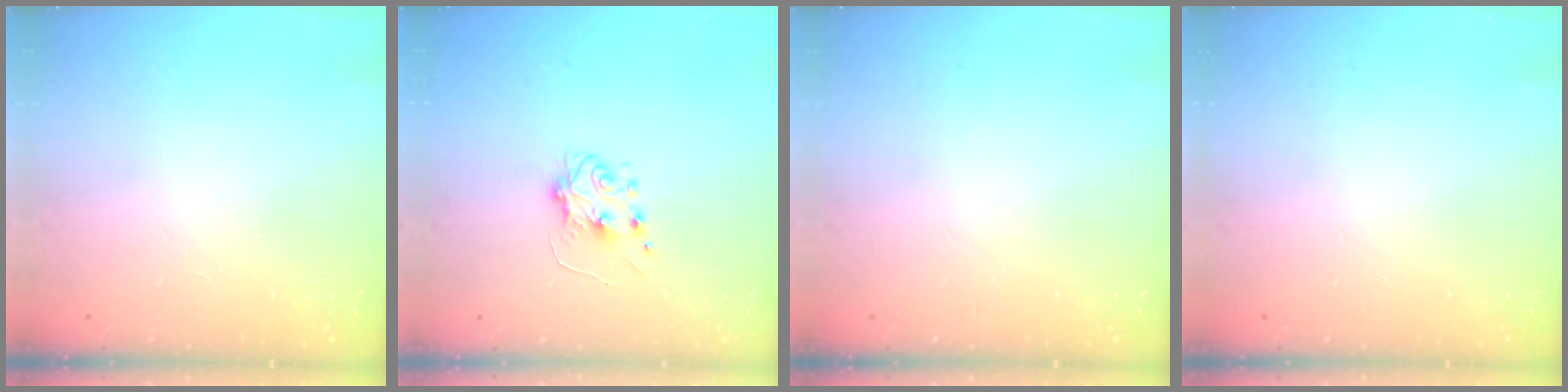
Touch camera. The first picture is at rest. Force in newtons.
{"total": 5.9, "press": 5.9, "slide": 0.9}
{"total": 0.0}
{"total": 0.0}